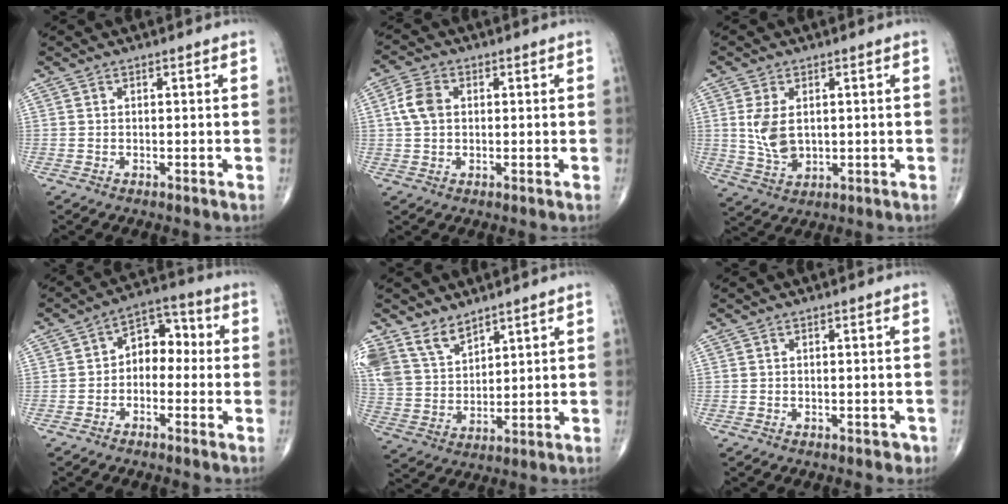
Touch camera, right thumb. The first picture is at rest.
{"total": 5.1, "force": [0.7, 3.6, 3.5], "torque": [-0.073, 0.009, 0.010]}
{"total": 7.0, "force": [1.0, 4.4, 5.3], "torque": [-0.098, -0.010, 0.030]}
{"total": 7.5, "force": [-0.8, 5.3, 5.2], "torque": [-0.044, 0.040, -0.033]}
{"total": 9.4, "force": [7.0, 5.2, 3.5], "torque": [-0.057, -0.033, 0.154]}
{"total": 1.2, "force": [-0.7, 0.7, 0.5], "torque": [-0.001, 0.004, -0.008]}